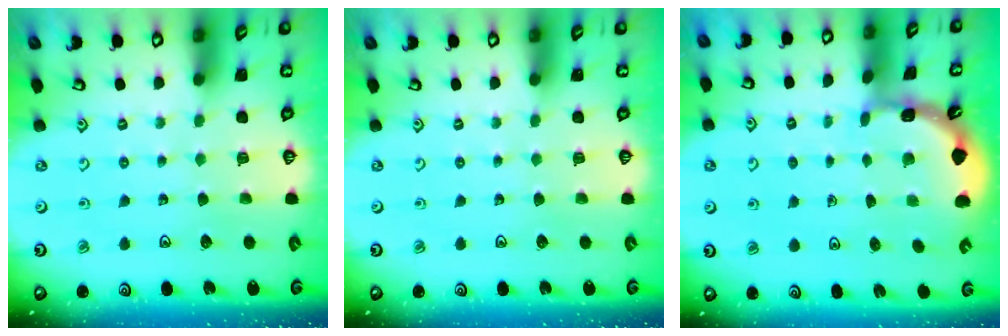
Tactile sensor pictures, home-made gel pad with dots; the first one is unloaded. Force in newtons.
{"total": 0.0}
{"total": 1.9, "press": 1.9, "slide": 0.1}